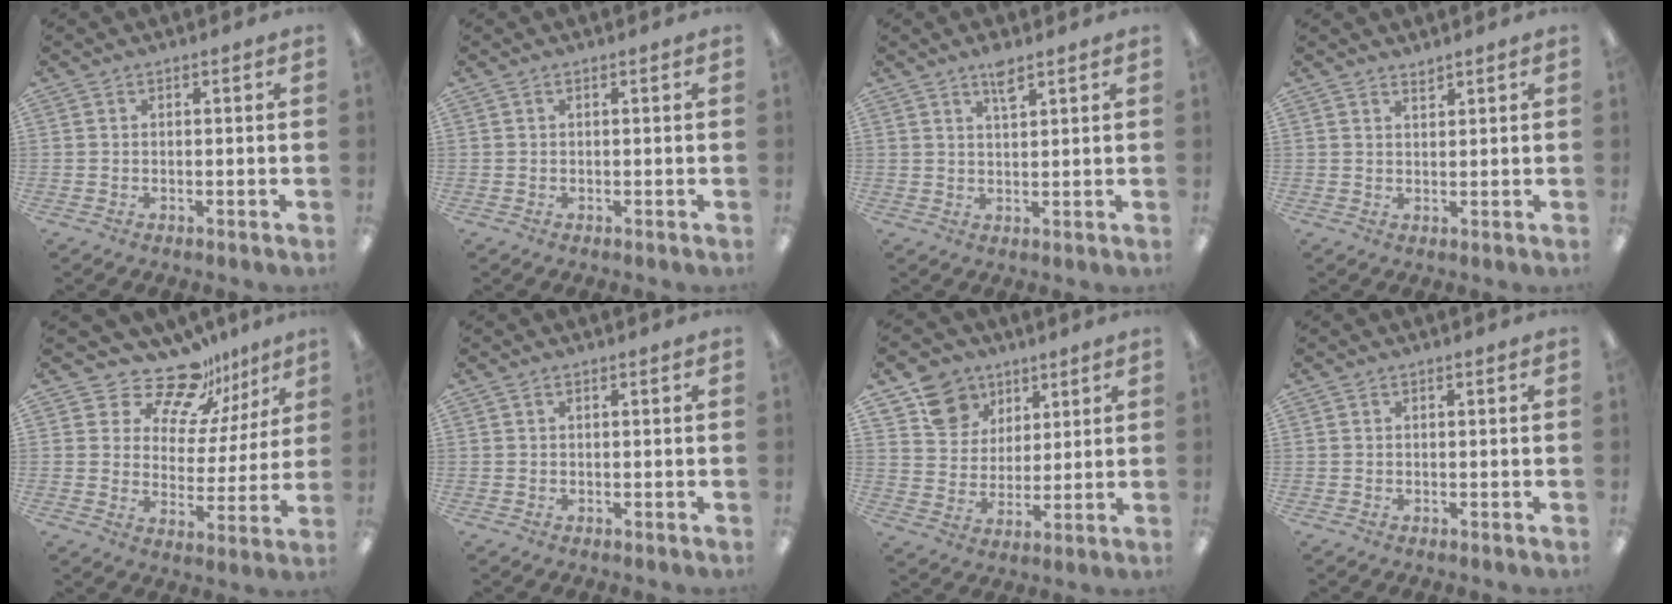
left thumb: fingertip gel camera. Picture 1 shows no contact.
{"total": 0.0}
{"total": 4.0, "force": [2.9, 0.9, 2.5], "torque": [-0.041, -0.007, 0.048]}
{"total": 1.5, "force": [1.5, 0.2, 0.1], "torque": [-0.003, -0.003, 0.030]}
{"total": 13.6, "force": [11.8, 5.6, 3.9], "torque": [-0.068, -0.098, 0.215]}
{"total": 0.0}
{"total": 11.5, "force": [7.3, 8.6, 2.3], "torque": [-0.050, -0.035, 0.144]}
{"total": 0.0}